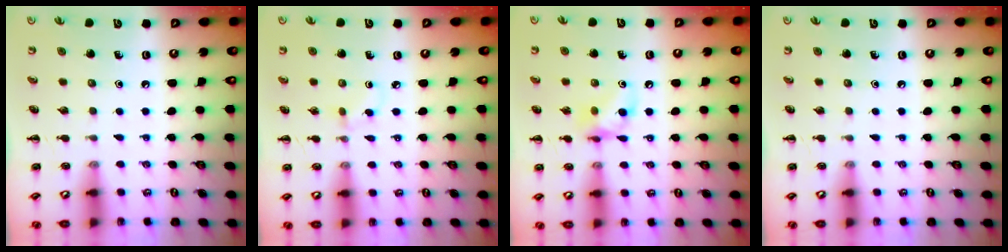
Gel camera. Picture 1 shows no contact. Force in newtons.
{"total": 2.2, "press": 1.9, "slide": 1.1}
{"total": 8.7, "press": 8.6, "slide": 1.0}
{"total": 0.0}